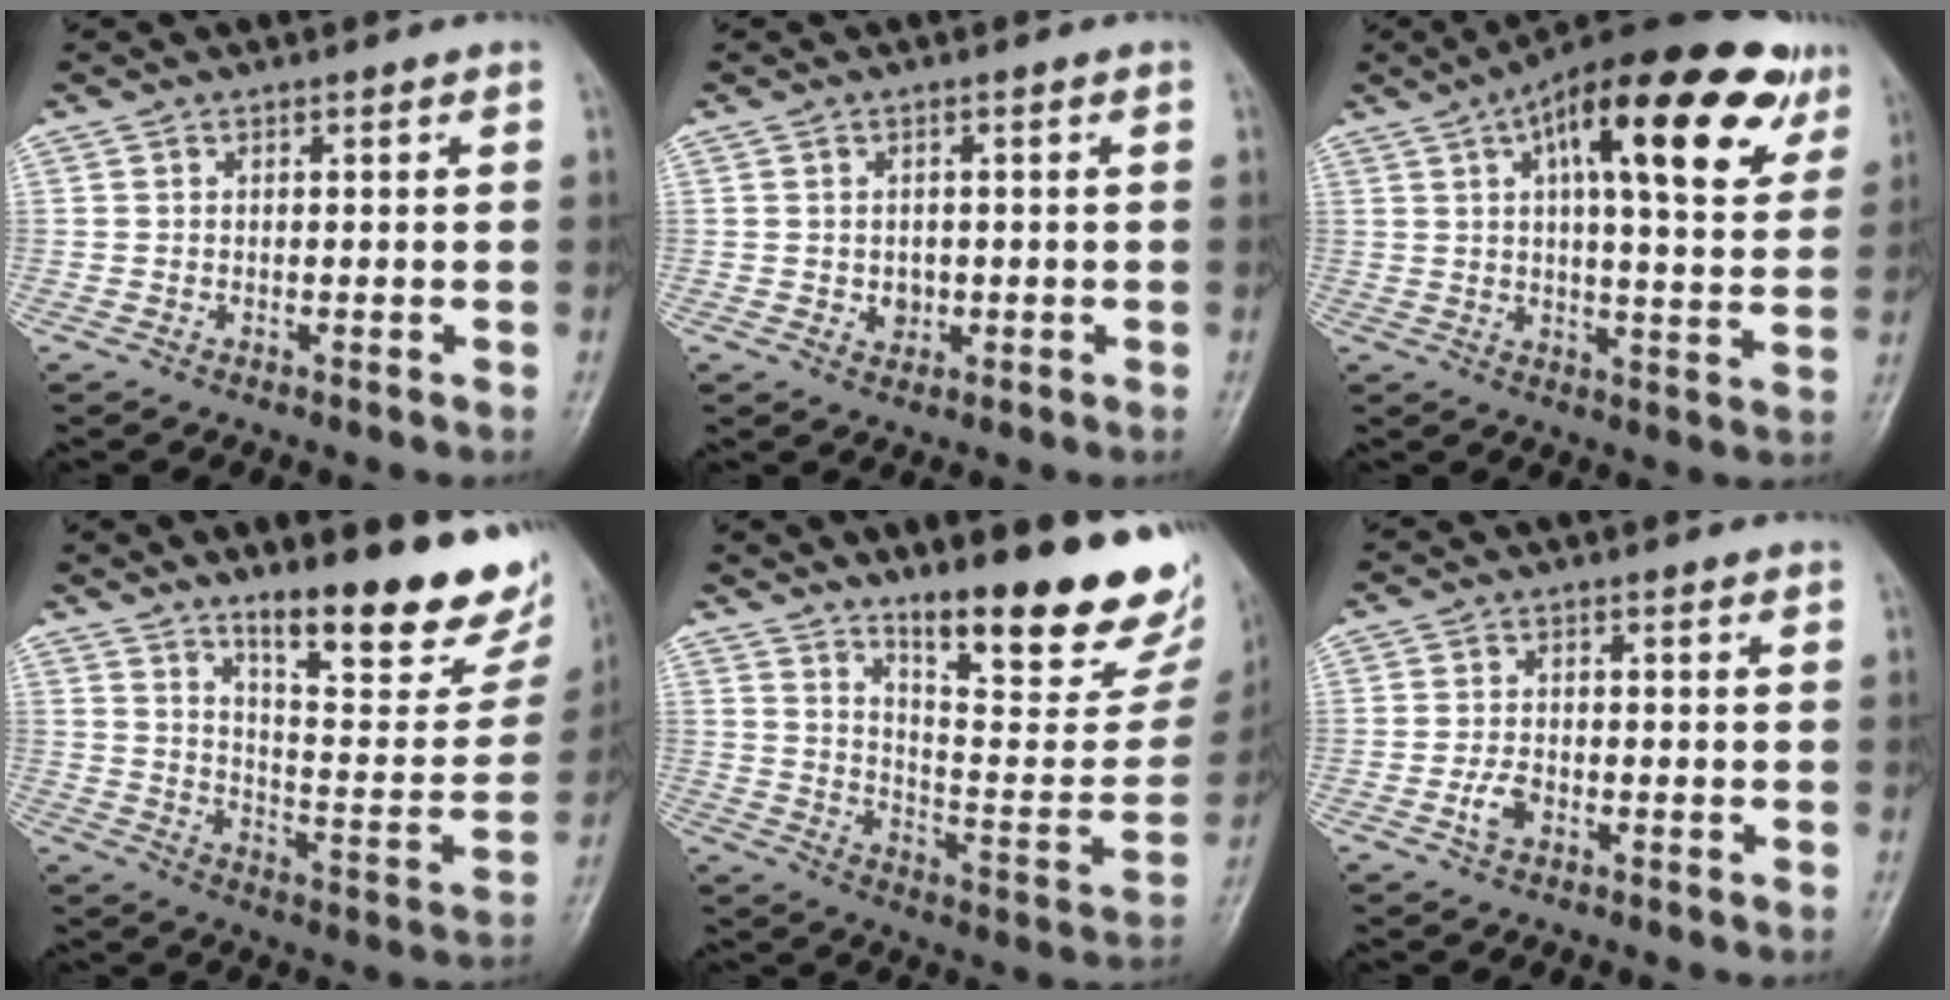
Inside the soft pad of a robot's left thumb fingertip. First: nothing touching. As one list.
[{"total": 2.4, "force": [-0.2, 2.1, 1.2], "torque": [-0.006, 0.001, 0.001]}, {"total": 23.7, "force": [10.8, 8.1, 19.5], "torque": [-0.265, -0.003, 0.151]}, {"total": 22.8, "force": [15.5, 6.3, 15.4], "torque": [-0.168, -0.093, 0.229]}, {"total": 25.5, "force": [17.4, 6.3, 17.6], "torque": [-0.210, -0.102, 0.255]}, {"total": 2.9, "force": [-1.3, 1.7, 2.0], "torque": [-0.039, 0.008, -0.026]}]